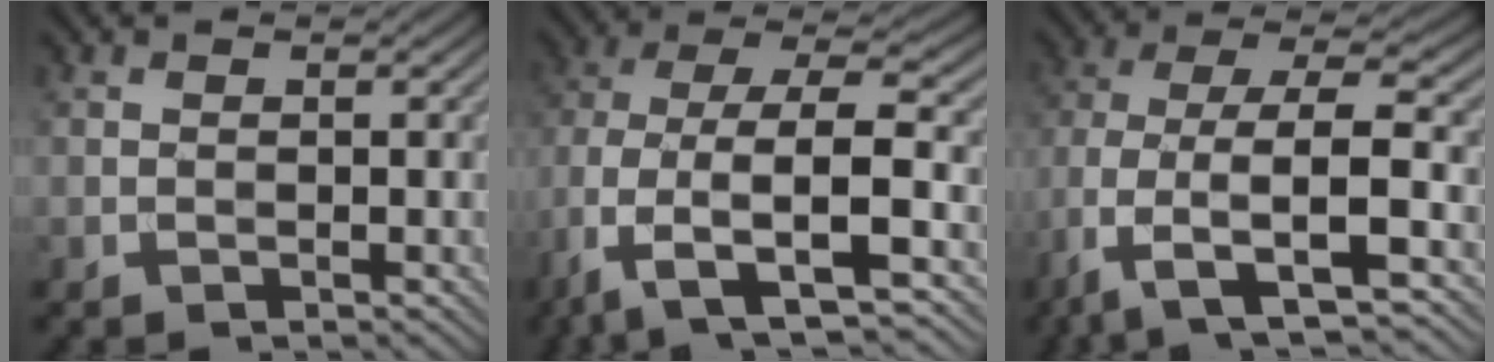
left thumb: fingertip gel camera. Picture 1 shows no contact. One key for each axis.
{"total": 11.4, "fx": -1.9, "fy": 5.5, "fz": 9.8, "tx": -0.204, "ty": -0.008, "tz": -0.047}
{"total": 10.5, "fx": -2.3, "fy": 4.6, "fz": 9.2, "tx": -0.187, "ty": -0.004, "tz": -0.054}